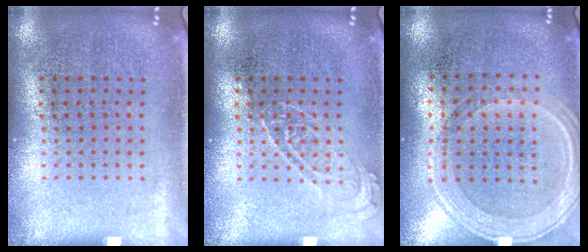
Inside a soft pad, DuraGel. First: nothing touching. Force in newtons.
{"total": 1.5, "press": 1.4, "slide": 0.2}
{"total": 1.2, "press": 1.2, "slide": 0.3}